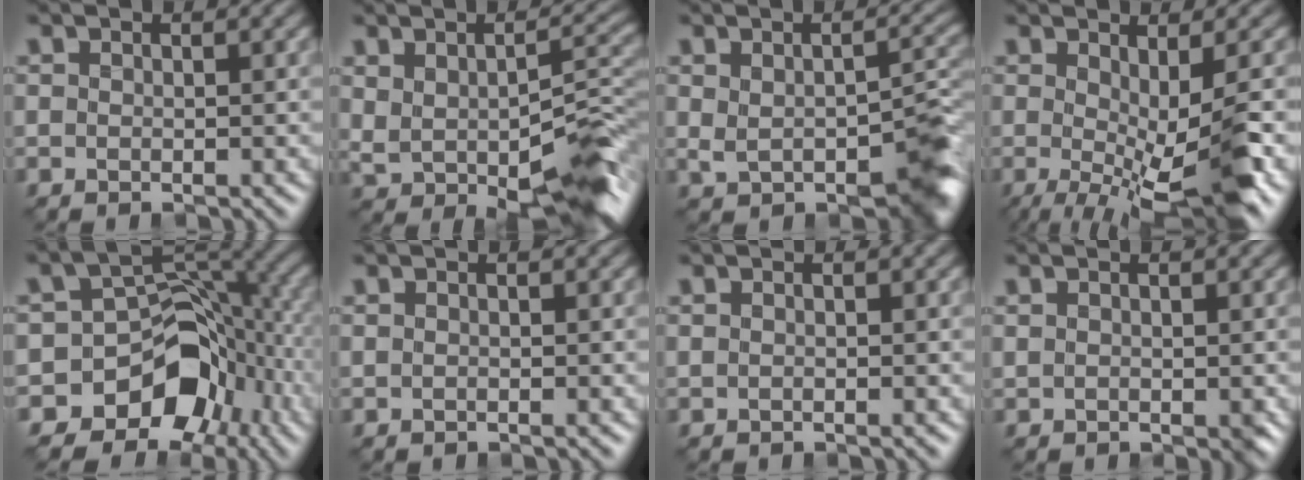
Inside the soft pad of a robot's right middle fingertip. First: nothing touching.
{"total": 9.7, "force": [-1.9, 4.1, 8.6], "torque": [-0.140, -0.016, -0.023]}
{"total": 7.5, "force": [-2.4, 3.9, 6.0], "torque": [-0.086, -0.021, -0.024]}
{"total": 7.5, "force": [-1.5, 1.6, 7.2], "torque": [-0.116, -0.010, -0.025]}
{"total": 9.9, "force": [-5.6, 6.4, 5.0], "torque": [-0.061, -0.001, -0.106]}
{"total": 0.0}
{"total": 0.0}
{"total": 1.3, "force": [0.1, 0.9, 0.9], "torque": [-0.019, -0.005, 0.005]}